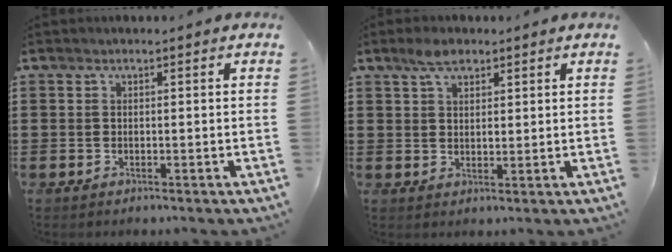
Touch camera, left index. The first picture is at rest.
{"total": 4.0, "force": [2.7, 2.3, 2.0], "torque": [-0.039, 0.008, 0.046]}